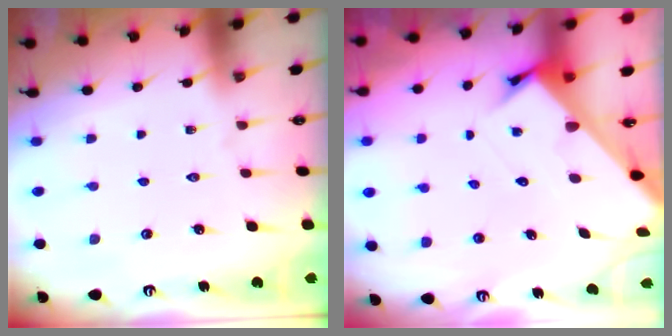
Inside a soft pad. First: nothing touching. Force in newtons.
{"total": 3.4, "press": 3.4, "slide": 0.2}